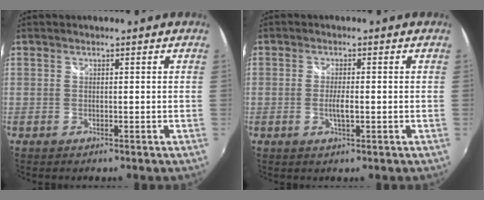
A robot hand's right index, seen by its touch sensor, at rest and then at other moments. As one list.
[{"total": 2.9, "force": [-0.6, 0.5, 2.8], "torque": [-0.052, -0.005, -0.011]}]